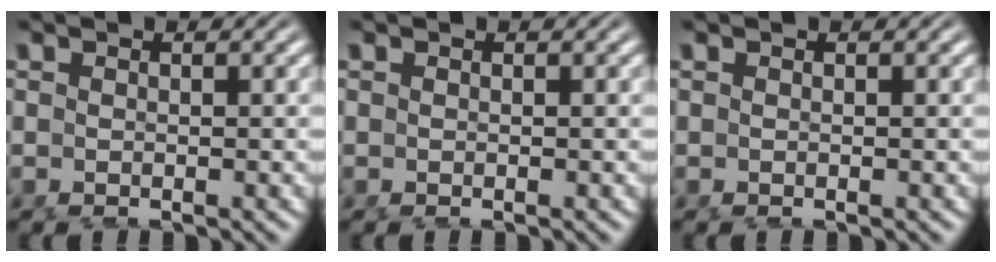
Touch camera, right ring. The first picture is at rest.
{"total": 0.0}
{"total": 0.0}